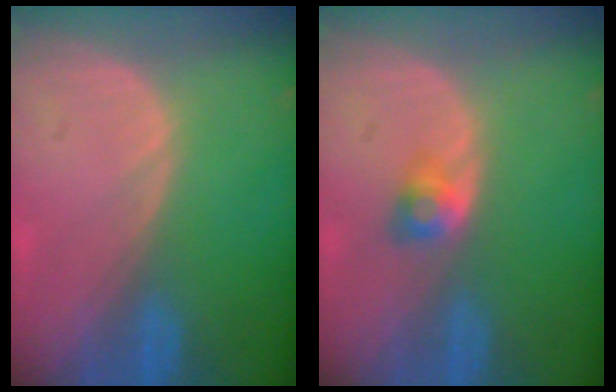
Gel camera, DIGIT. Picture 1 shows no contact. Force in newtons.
{"total": 2.6, "press": 2.3, "slide": 1.2}